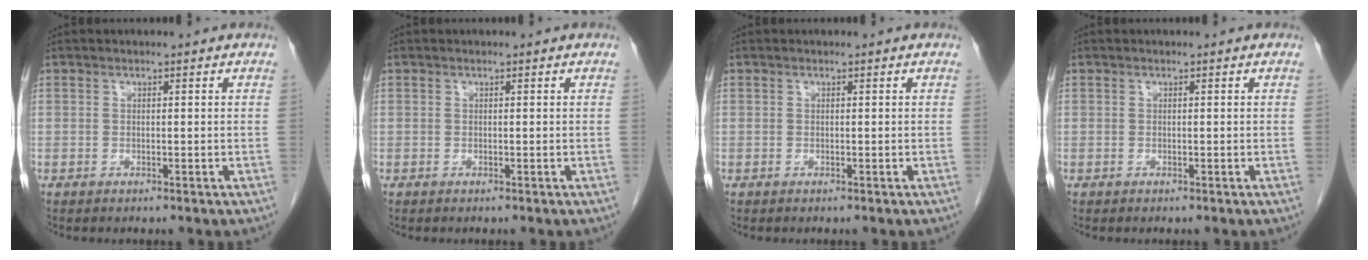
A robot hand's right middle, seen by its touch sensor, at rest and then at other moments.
{"total": 0.0}
{"total": 0.0}
{"total": 0.0}